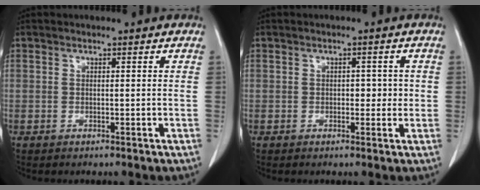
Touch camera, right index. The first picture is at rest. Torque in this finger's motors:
{"motor_torque": [-0.02, -0.01, 0.02, 0.00]}